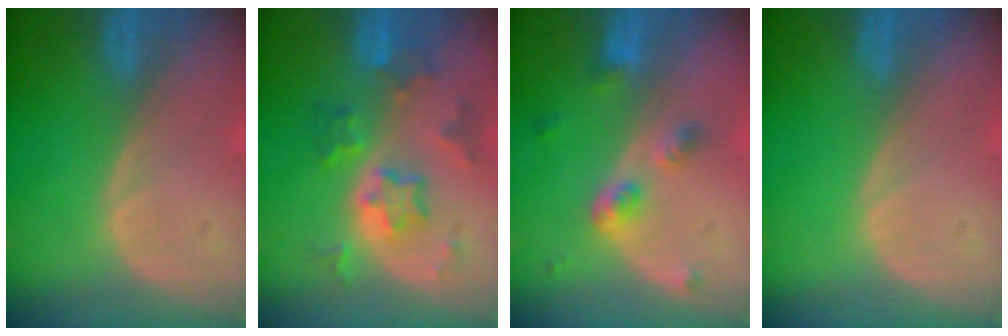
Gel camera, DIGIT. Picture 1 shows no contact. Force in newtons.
{"total": 7.2, "press": 6.5, "slide": 3.1}
{"total": 4.2, "press": 4.2, "slide": 0.5}
{"total": 0.0}